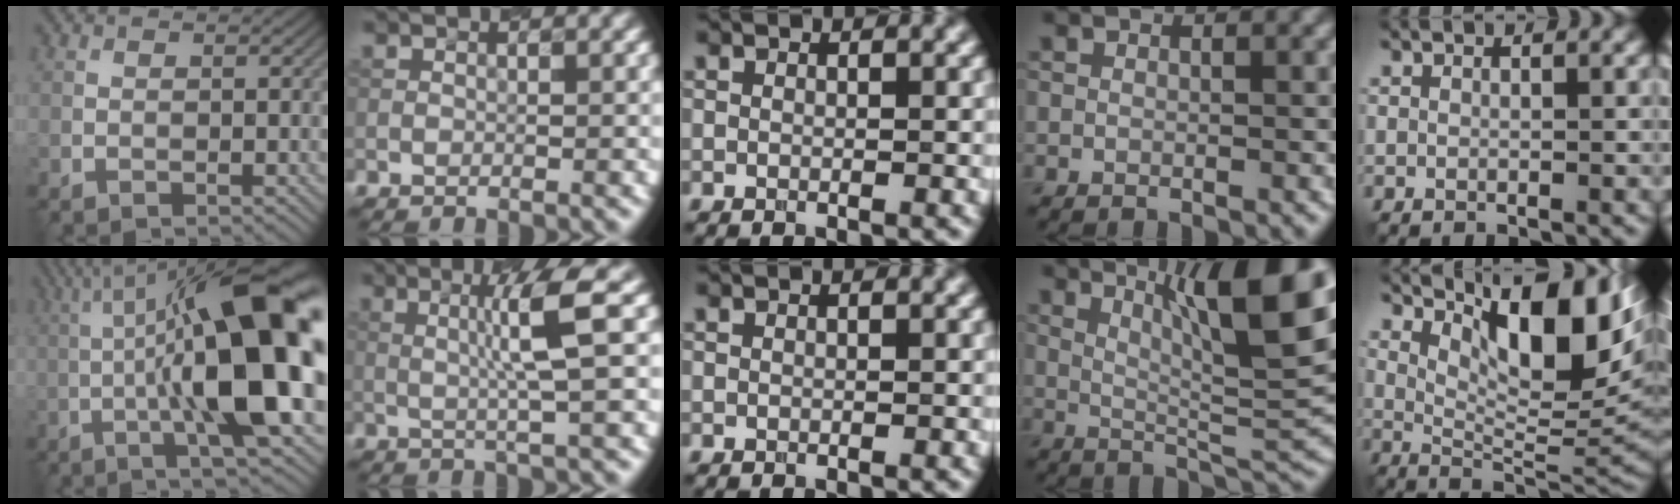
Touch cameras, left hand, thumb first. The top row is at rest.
{"thumb": {"total": 19.9, "force": [-0.3, 5.1, 19.3], "torque": [-0.288, 0.033, -0.004]}, "index": {"total": 4.4, "force": [0.7, 0.0, 4.3], "torque": [-0.079, 0.004, 0.014]}, "ring": {"total": 12.2, "force": [5.4, 2.7, 10.6], "torque": [-0.141, 0.010, 0.089]}, "little": {"total": 11.4, "force": [4.8, 3.5, 9.8], "torque": [-0.144, 0.005, 0.082]}}